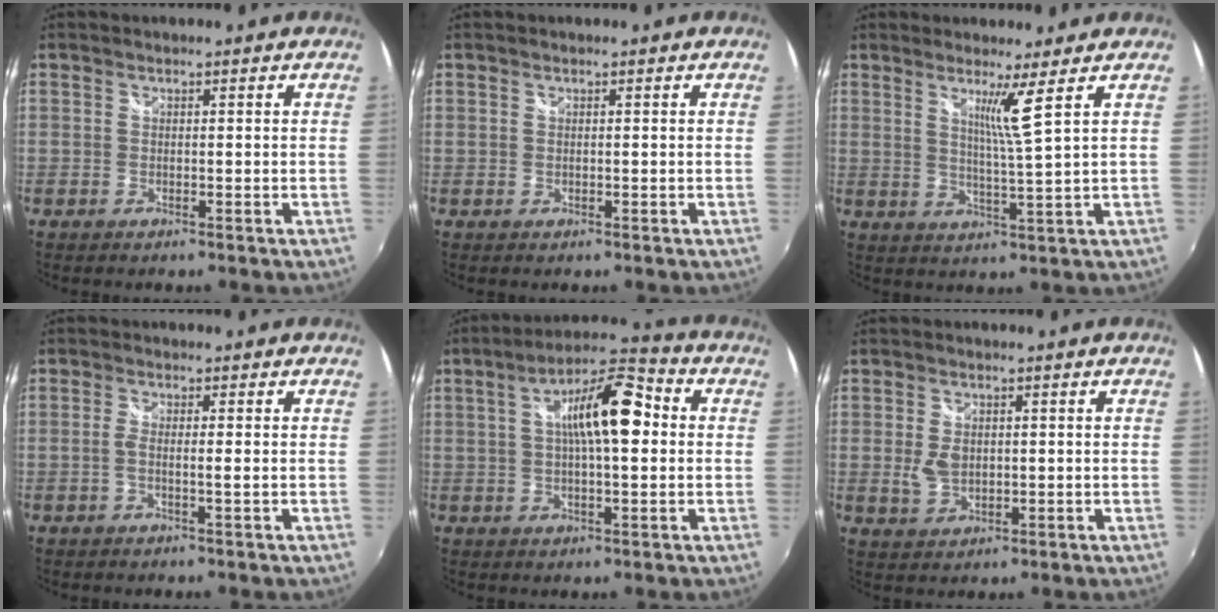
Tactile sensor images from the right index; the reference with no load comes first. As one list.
[{"total": 0.0}, {"total": 4.9, "force": [2.7, -1.6, 3.8], "torque": [-0.066, -0.018, 0.043]}, {"total": 2.1, "force": [-0.5, -0.2, 2.0], "torque": [-0.039, 0.000, -0.012]}, {"total": 12.3, "force": [1.8, 3.8, 11.6], "torque": [-0.194, 0.023, 0.021]}, {"total": 4.4, "force": [0.0, 3.2, 3.1], "torque": [-0.063, -0.001, 0.002]}]